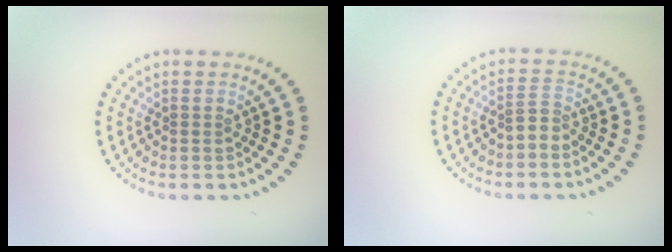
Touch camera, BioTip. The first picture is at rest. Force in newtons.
{"total": 1.7, "press": 1.3, "slide": 1.2}